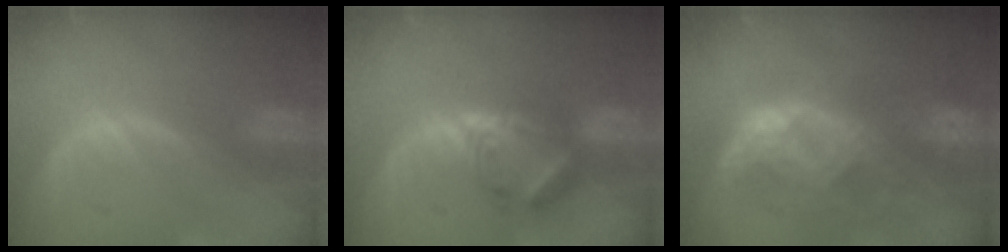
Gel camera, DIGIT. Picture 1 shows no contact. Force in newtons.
{"total": 5.8, "press": 5.7, "slide": 1.2}
{"total": 9.5, "press": 8.9, "slide": 3.5}